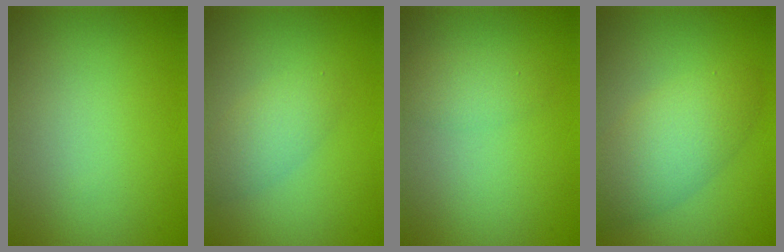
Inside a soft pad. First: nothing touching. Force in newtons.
{"total": 2.4, "press": 2.4, "slide": 0.2}
{"total": 1.7, "press": 1.7, "slide": 0.0}
{"total": 5.1, "press": 5.1, "slide": 0.1}